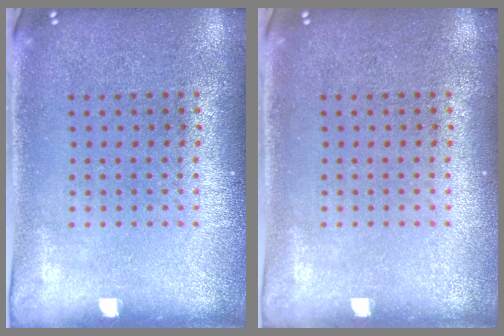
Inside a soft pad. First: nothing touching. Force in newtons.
{"total": 0.0}